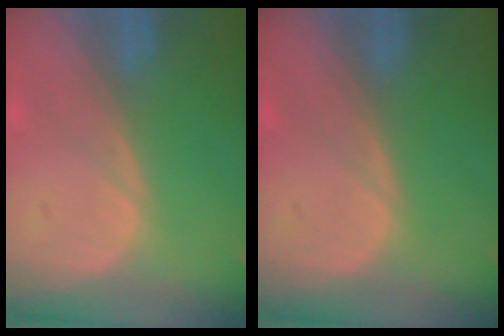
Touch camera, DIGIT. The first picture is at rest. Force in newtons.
{"total": 0.0}